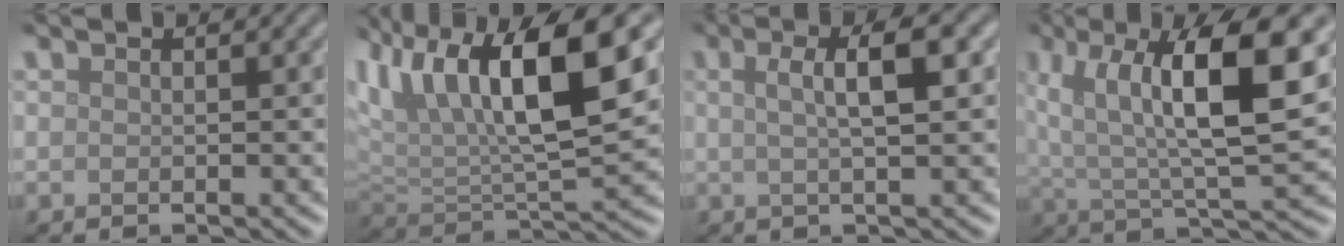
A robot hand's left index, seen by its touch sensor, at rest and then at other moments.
{"total": 11.3, "force": [4.6, 3.8, 9.6], "torque": [-0.170, 0.009, 0.078]}
{"total": 4.1, "force": [0.9, 1.0, 3.9], "torque": [-0.055, 0.008, 0.010]}
{"total": 11.4, "force": [4.2, 3.4, 10.1], "torque": [-0.174, 0.008, 0.073]}